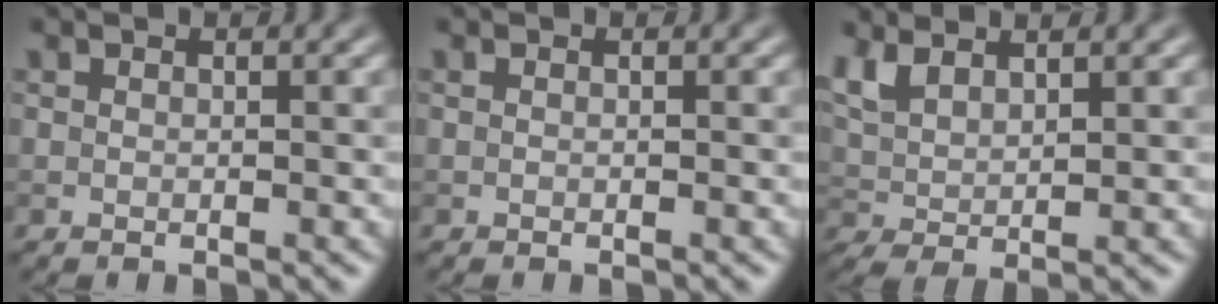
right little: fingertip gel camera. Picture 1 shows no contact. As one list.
[{"total": 0.0}, {"total": 3.8, "force": [2.2, 1.6, 2.7], "torque": [-0.074, 0.007, 0.051]}]